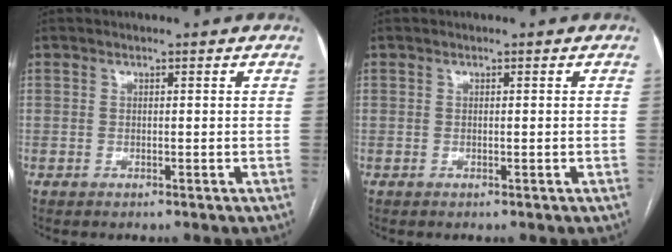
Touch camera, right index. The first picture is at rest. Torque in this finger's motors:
{"motor_torque": [-0.16, -0.08, 0.03, 0.02]}